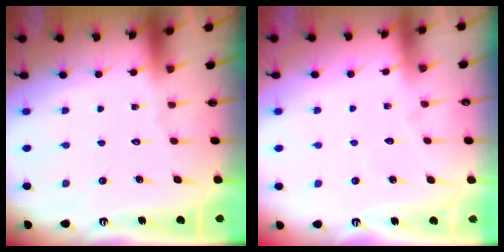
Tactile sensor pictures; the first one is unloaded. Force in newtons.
{"total": 2.8, "press": 2.8, "slide": 0.2}